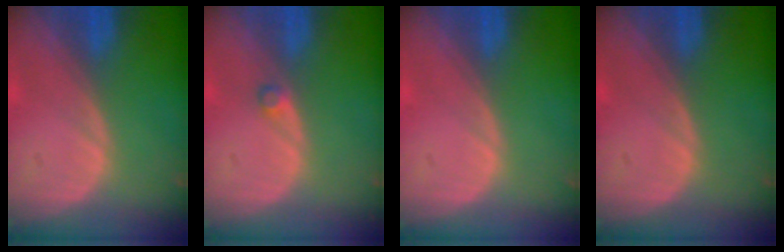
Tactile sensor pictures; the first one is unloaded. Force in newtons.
{"total": 1.0, "press": 1.0, "slide": 0.2}
{"total": 0.0}
{"total": 0.0}